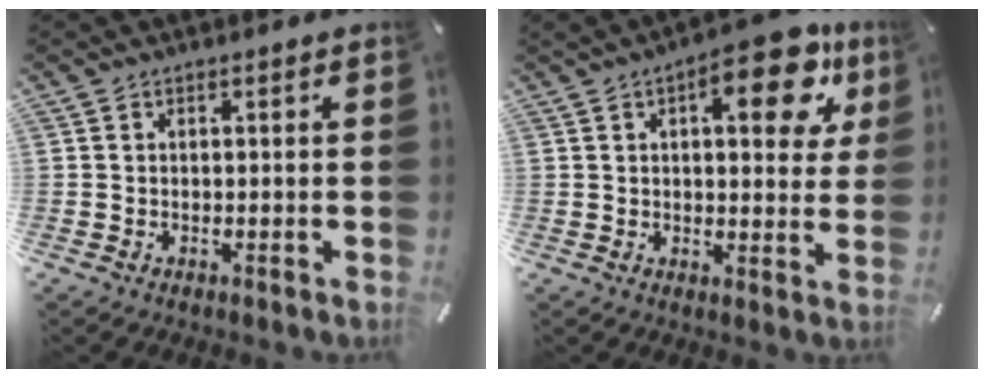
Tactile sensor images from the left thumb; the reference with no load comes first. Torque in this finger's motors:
{"motor_torque": [0.60, 0.85, 1.84, -0.87, 0.39]}